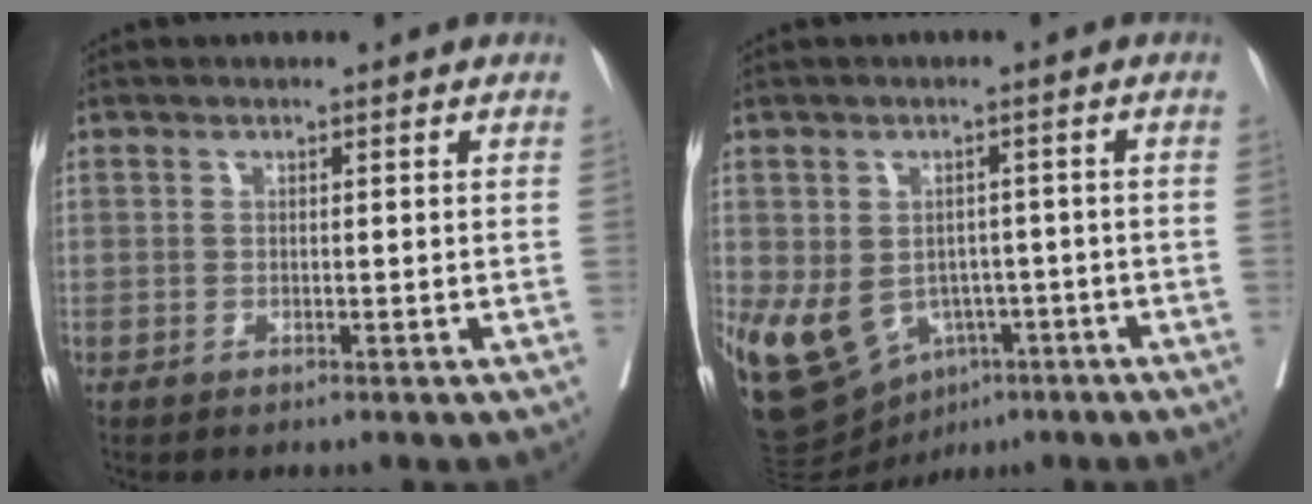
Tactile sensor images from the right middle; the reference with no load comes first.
{"total": 12.9, "force": [-4.9, 9.8, 6.8], "torque": [-0.142, 0.009, -0.060]}